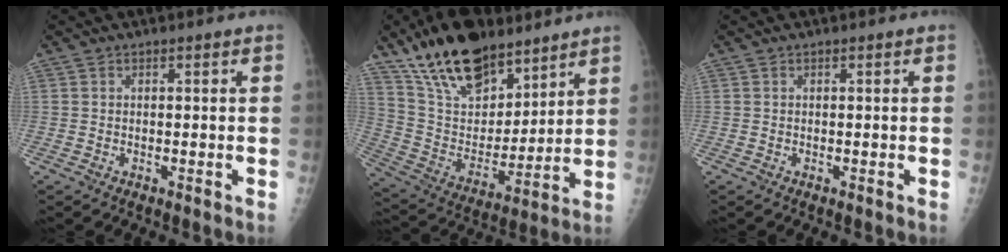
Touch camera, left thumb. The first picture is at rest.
{"total": 21.5, "force": [15.4, 10.0, 11.2], "torque": [-0.161, -0.057, 0.281]}
{"total": 0.0}